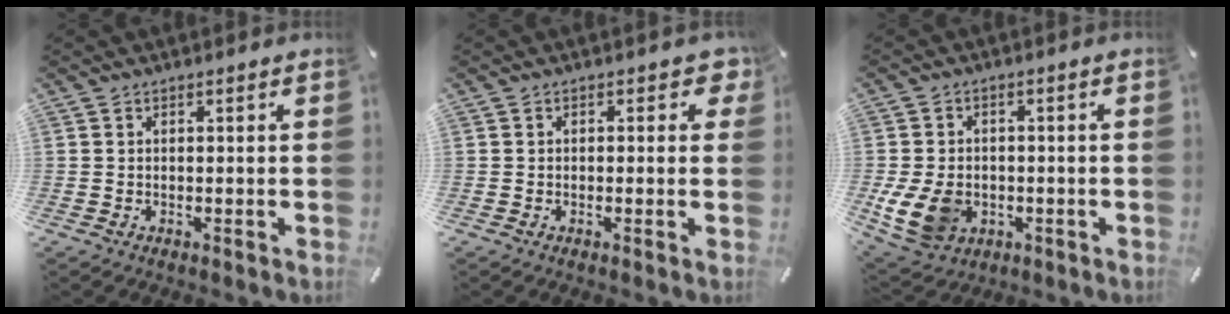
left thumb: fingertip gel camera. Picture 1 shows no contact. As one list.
[{"total": 2.4, "force": [0.3, 1.5, 1.9], "torque": [-0.013, -0.002, -0.001]}, {"total": 10.1, "force": [-2.3, 7.9, 5.9], "torque": [-0.141, 0.006, -0.041]}]